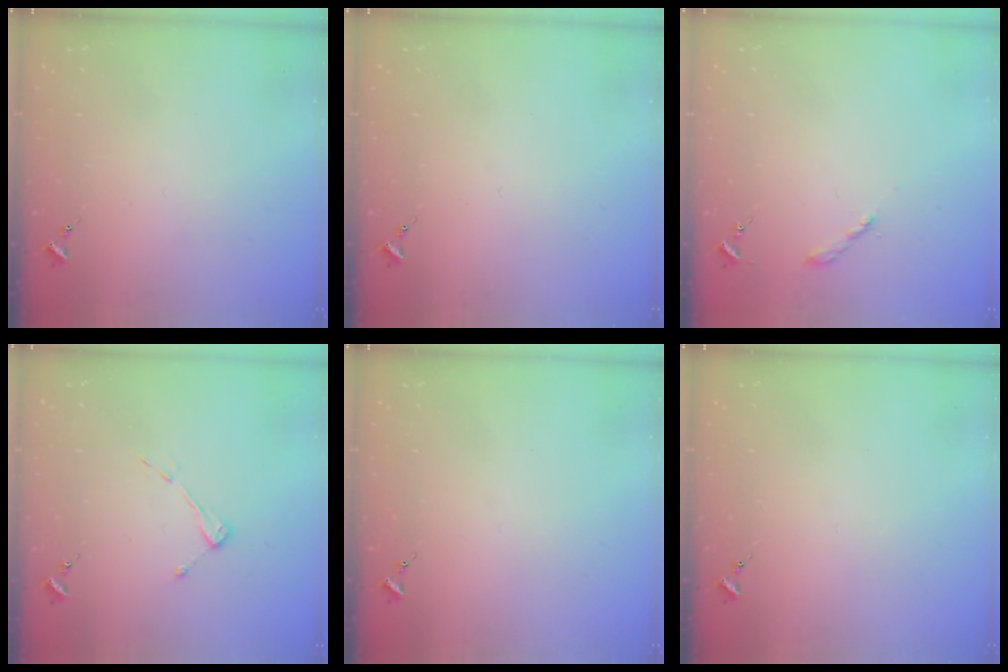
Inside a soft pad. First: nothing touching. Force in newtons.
{"total": 0.0}
{"total": 2.0, "press": 2.0, "slide": 0.2}
{"total": 4.2, "press": 4.2, "slide": 0.6}
{"total": 0.0}
{"total": 0.0}